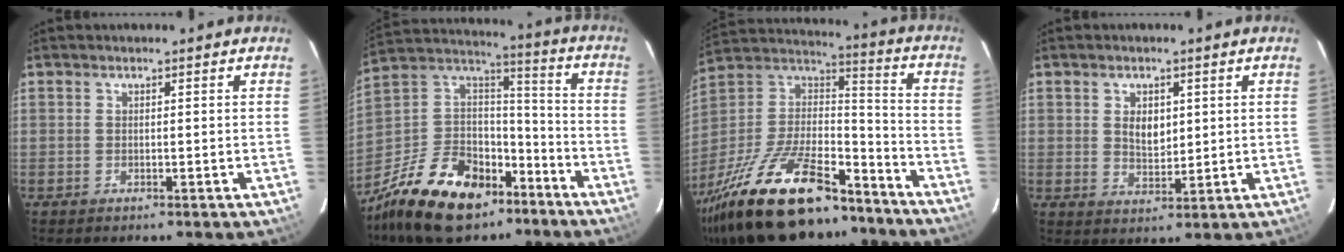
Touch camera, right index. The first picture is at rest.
{"total": 23.4, "force": [-15.0, 13.2, 12.1], "torque": [-0.267, 0.032, -0.238]}
{"total": 33.0, "force": [-23.2, 12.9, 19.7], "torque": [-0.394, -0.008, -0.366]}
{"total": 4.6, "force": [1.2, 3.0, 3.2], "torque": [-0.053, 0.002, 0.024]}